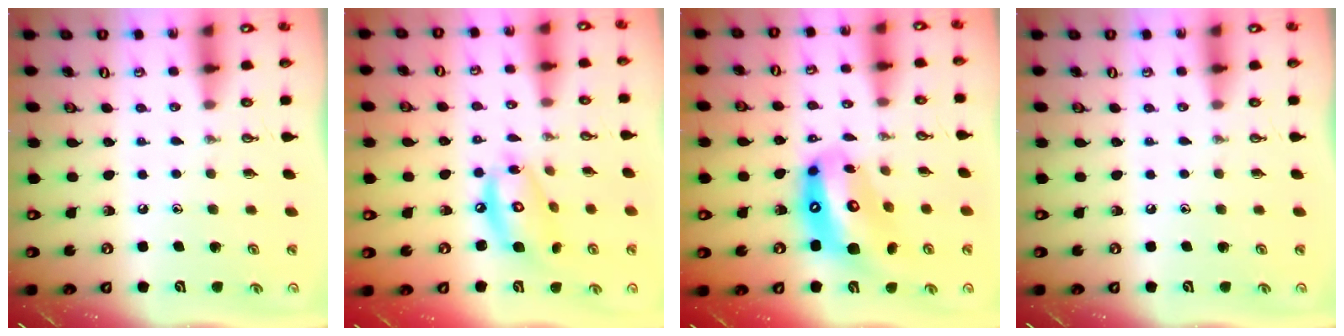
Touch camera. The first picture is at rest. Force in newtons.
{"total": 12.8, "press": 12.8, "slide": 1.2}
{"total": 16.6, "press": 16.6, "slide": 1.7}
{"total": 0.0}